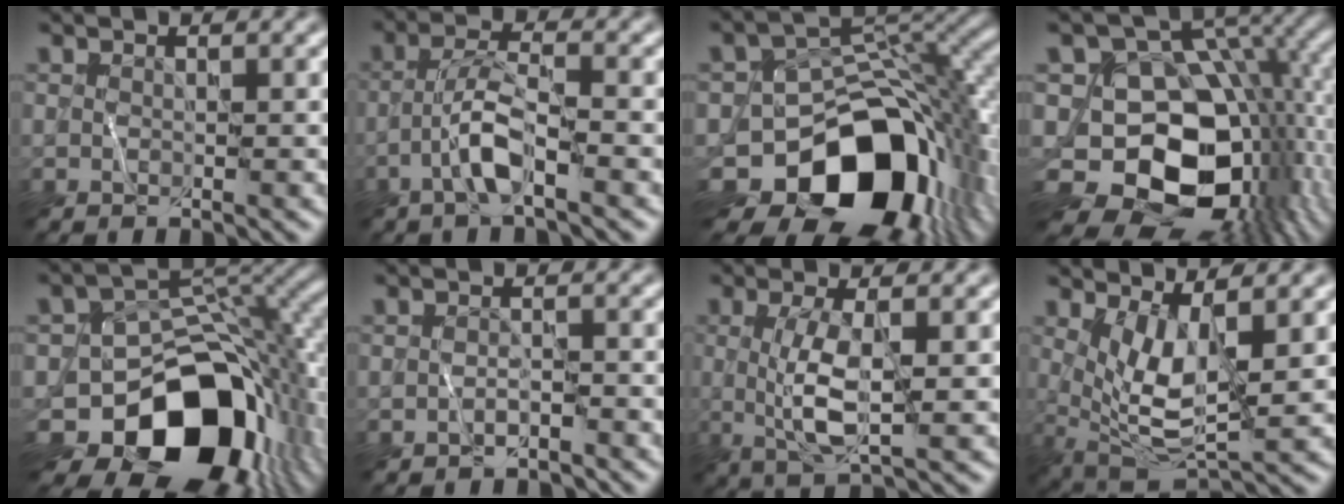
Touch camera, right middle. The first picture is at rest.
{"total": 3.8, "force": [-1.9, 0.6, 3.2], "torque": [-0.064, 0.010, -0.044]}
{"total": 15.3, "force": [-7.5, 10.2, 8.7], "torque": [-0.122, -0.026, -0.114]}
{"total": 14.6, "force": [-3.6, 10.9, 9.0], "torque": [-0.126, -0.038, -0.054]}
{"total": 14.9, "force": [-6.8, 10.2, 8.5], "torque": [-0.114, -0.023, -0.105]}
{"total": 1.1, "force": [-1.0, 0.3, 0.3], "torque": [-0.002, 0.003, -0.019]}
{"total": 4.2, "force": [0.3, 0.9, 4.1], "torque": [-0.088, -0.007, 0.007]}
{"total": 5.4, "force": [1.3, 1.9, 4.9], "torque": [-0.098, -0.018, 0.029]}